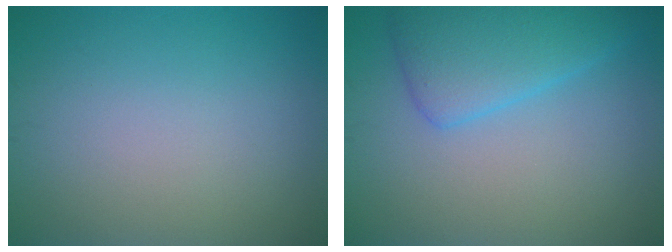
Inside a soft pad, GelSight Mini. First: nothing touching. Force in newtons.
{"total": 4.6, "press": 4.6, "slide": 0.4}